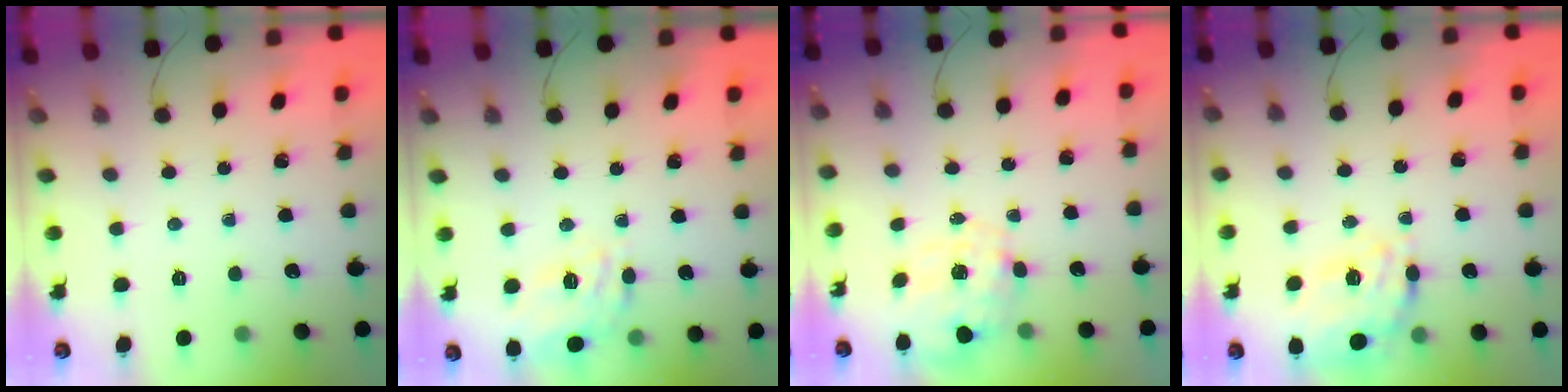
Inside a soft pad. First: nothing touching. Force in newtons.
{"total": 9.3, "press": 9.1, "slide": 1.6}
{"total": 2.1, "press": 1.8, "slide": 1.0}
{"total": 13.5, "press": 12.8, "slide": 4.4}